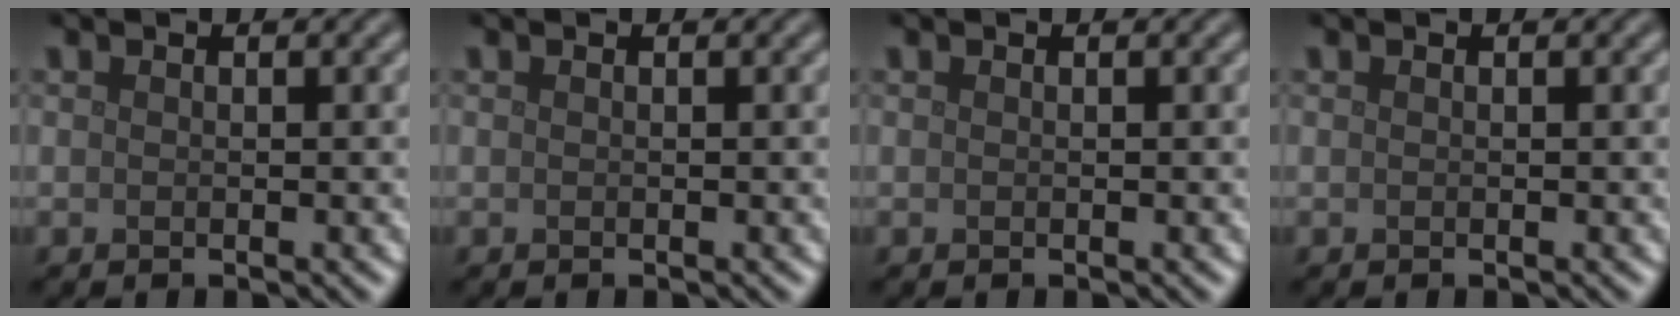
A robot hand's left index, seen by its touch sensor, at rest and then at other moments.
{"total": 0.0}
{"total": 0.0}
{"total": 0.0}